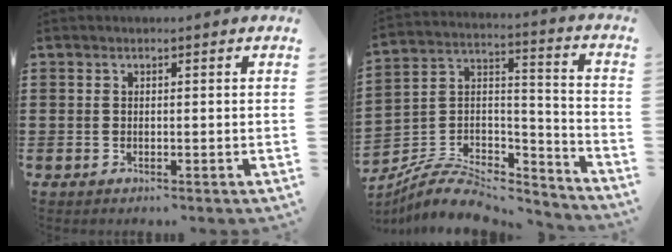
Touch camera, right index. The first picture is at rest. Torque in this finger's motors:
{"motor_torque": [-0.22, 0.25, 0.00, -0.09]}